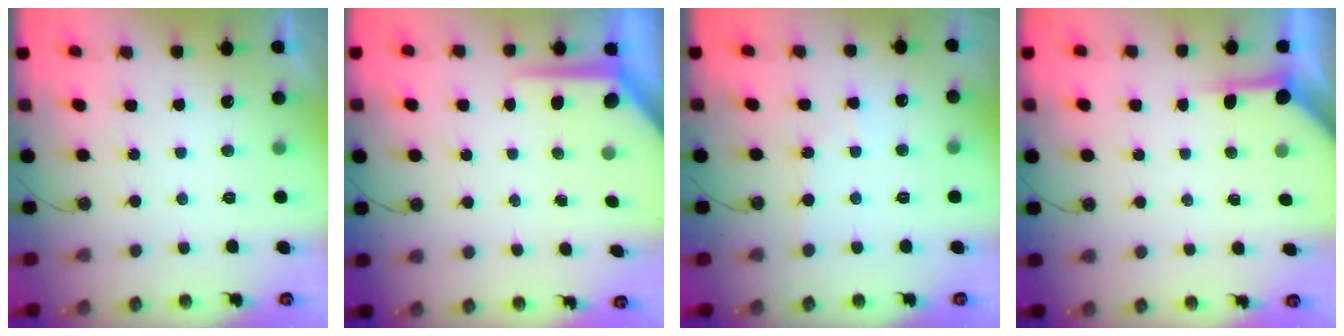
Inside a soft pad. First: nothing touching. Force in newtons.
{"total": 7.2, "press": 7.2, "slide": 0.7}
{"total": 3.9, "press": 3.9, "slide": 0.5}
{"total": 3.9, "press": 3.9, "slide": 0.4}